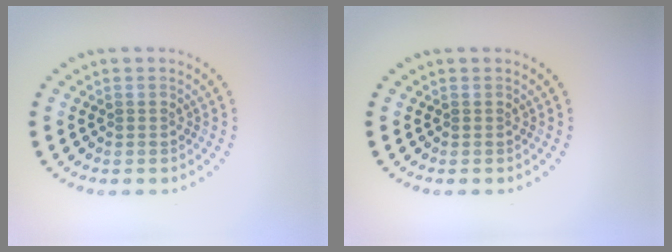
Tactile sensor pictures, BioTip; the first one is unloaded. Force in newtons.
{"total": 0.0}